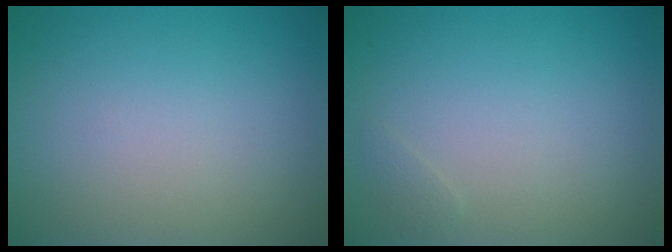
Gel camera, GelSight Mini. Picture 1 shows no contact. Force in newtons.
{"total": 0.5, "press": 0.5, "slide": 0.0}